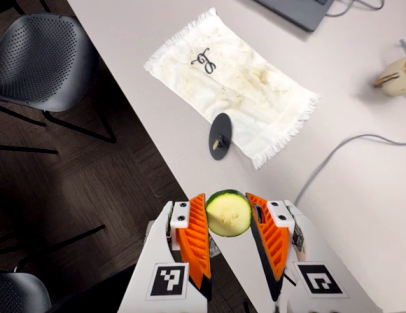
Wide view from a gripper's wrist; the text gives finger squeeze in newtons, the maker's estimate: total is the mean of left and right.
{"total": 8.5, "left": 8.2, "right": 8.8}